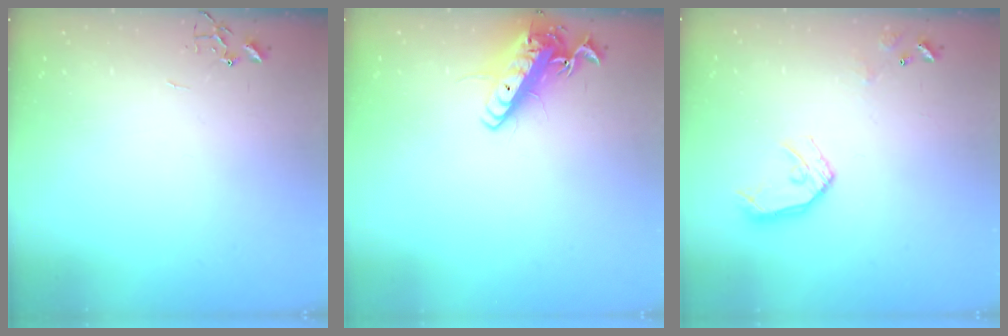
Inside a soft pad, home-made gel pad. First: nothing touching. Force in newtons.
{"total": 15.0, "press": 14.7, "slide": 2.8}
{"total": 11.7, "press": 11.6, "slide": 1.2}